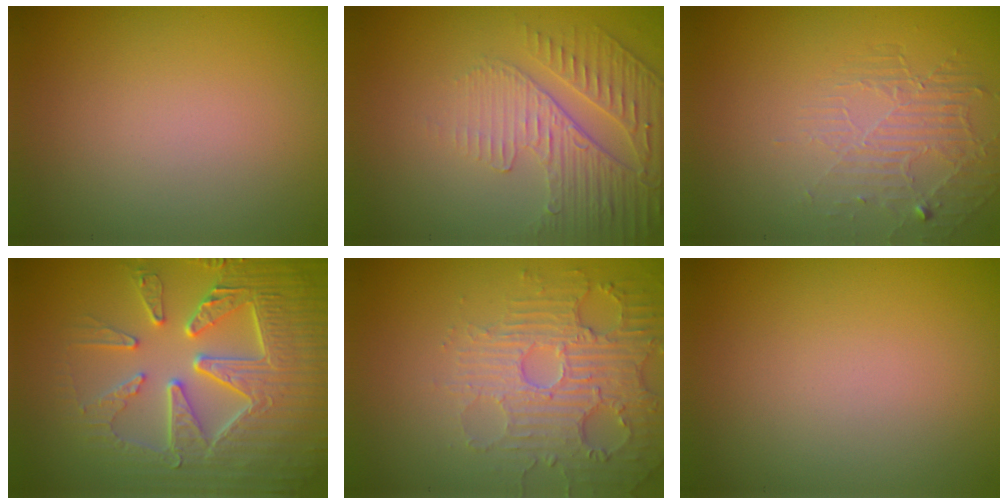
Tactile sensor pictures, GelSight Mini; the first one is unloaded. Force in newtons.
{"total": 5.0, "press": 3.4, "slide": 3.7}
{"total": 2.0, "press": 1.1, "slide": 1.7}
{"total": 8.9, "press": 6.5, "slide": 6.1}
{"total": 5.0, "press": 4.1, "slide": 2.9}
{"total": 0.0}